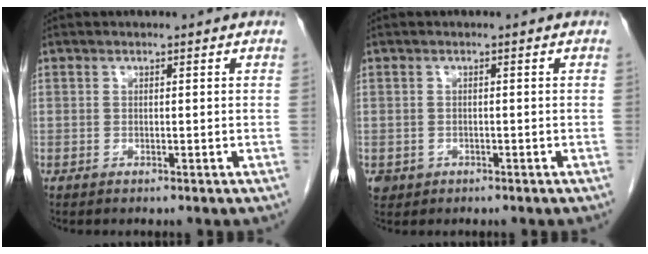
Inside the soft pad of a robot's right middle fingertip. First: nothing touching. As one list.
[{"total": 1.9, "force": [-0.8, 1.7, 0.3], "torque": [-0.007, 0.003, -0.009]}]